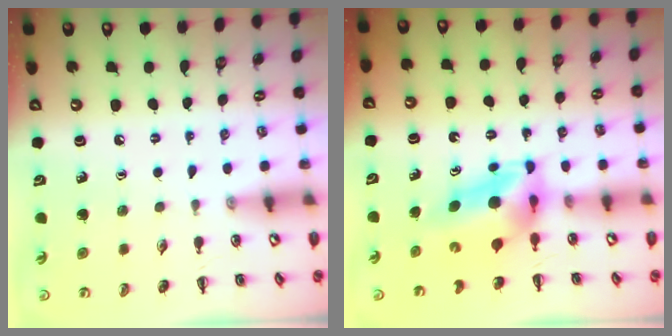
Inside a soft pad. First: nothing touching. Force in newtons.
{"total": 5.2, "press": 5.1, "slide": 1.0}